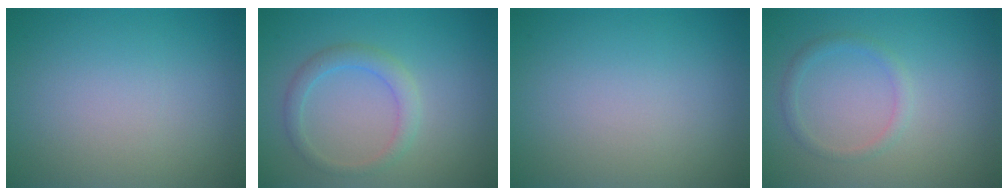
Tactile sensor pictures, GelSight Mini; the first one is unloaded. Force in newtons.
{"total": 2.1, "press": 2.1, "slide": 0.1}
{"total": 0.0}
{"total": 1.3, "press": 1.3, "slide": 0.1}